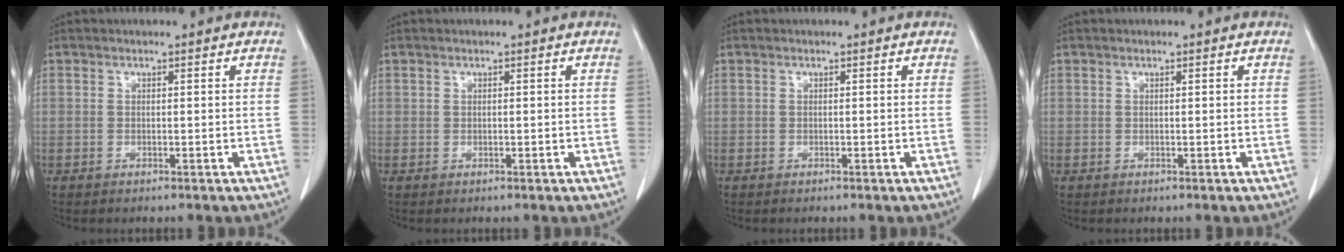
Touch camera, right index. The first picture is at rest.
{"total": 0.0}
{"total": 0.0}
{"total": 0.0}